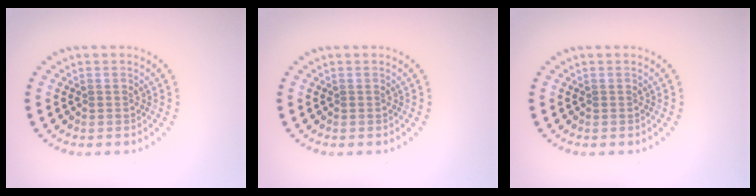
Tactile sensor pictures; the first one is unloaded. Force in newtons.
{"total": 0.0}
{"total": 0.0}